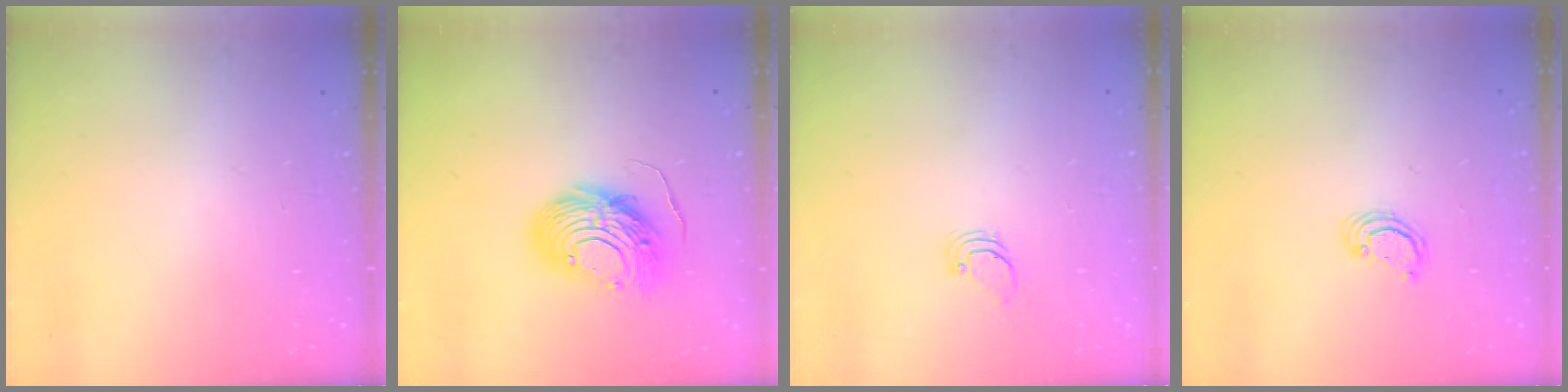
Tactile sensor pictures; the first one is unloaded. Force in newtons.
{"total": 12.0, "press": 11.9, "slide": 1.3}
{"total": 0.9, "press": 0.9, "slide": 0.0}
{"total": 2.5, "press": 2.5, "slide": 0.2}